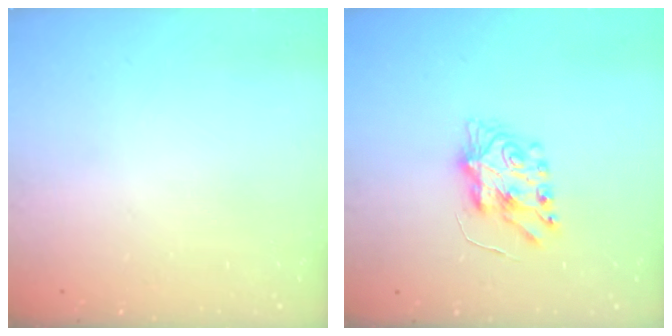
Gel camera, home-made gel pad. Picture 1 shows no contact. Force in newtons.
{"total": 7.4, "press": 7.4, "slide": 0.2}